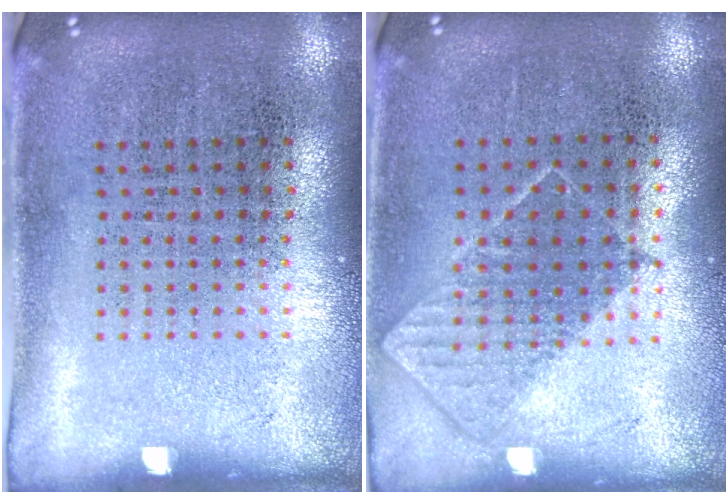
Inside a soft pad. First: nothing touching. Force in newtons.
{"total": 0.8, "press": 0.7, "slide": 0.3}